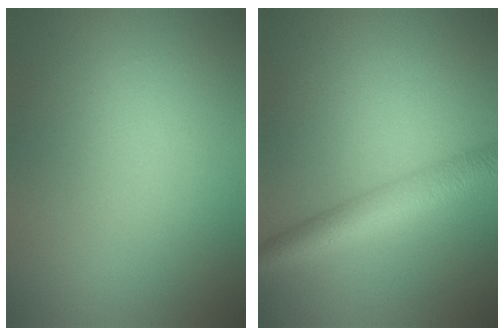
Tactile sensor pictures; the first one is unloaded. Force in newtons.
{"total": 5.1, "press": 5.1, "slide": 0.1}